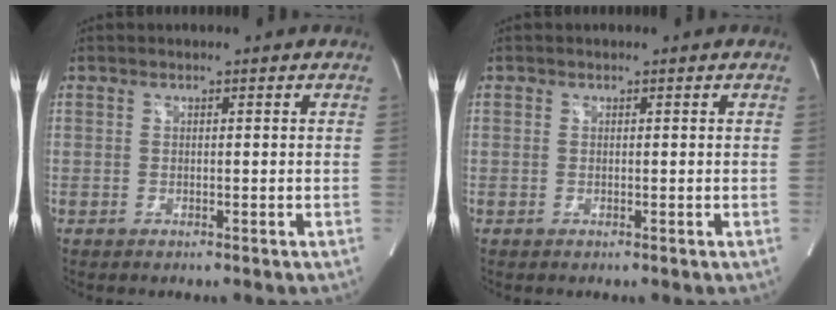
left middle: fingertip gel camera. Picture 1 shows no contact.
{"total": 0.0}